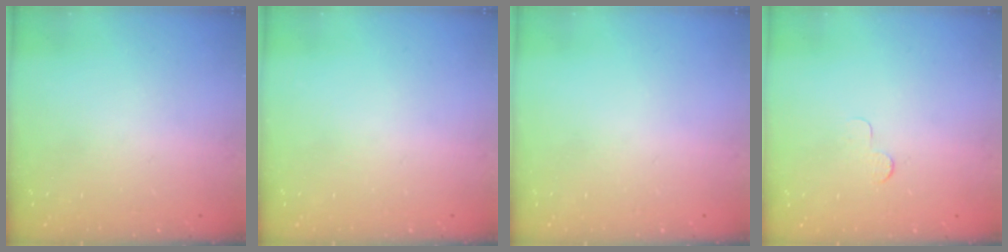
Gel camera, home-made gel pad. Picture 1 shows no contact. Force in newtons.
{"total": 0.0}
{"total": 0.0}
{"total": 3.0, "press": 2.9, "slide": 0.3}